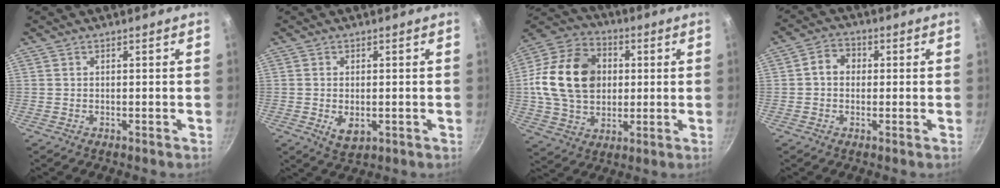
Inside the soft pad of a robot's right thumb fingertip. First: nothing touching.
{"total": 4.5, "force": [-0.8, 2.6, 3.5], "torque": [-0.056, -0.010, -0.006]}
{"total": 19.6, "force": [2.2, 14.9, 12.6], "torque": [-0.203, 0.017, 0.034]}
{"total": 4.6, "force": [0.3, 3.9, 2.5], "torque": [-0.024, 0.011, -0.005]}